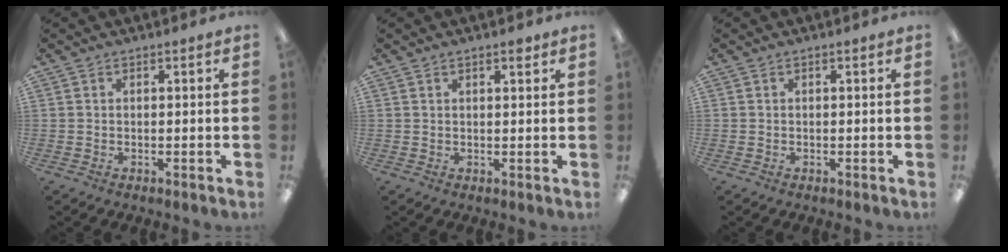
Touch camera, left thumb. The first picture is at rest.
{"total": 1.7, "force": [1.3, 0.5, 1.1], "torque": [-0.014, -0.002, 0.020]}
{"total": 0.0}